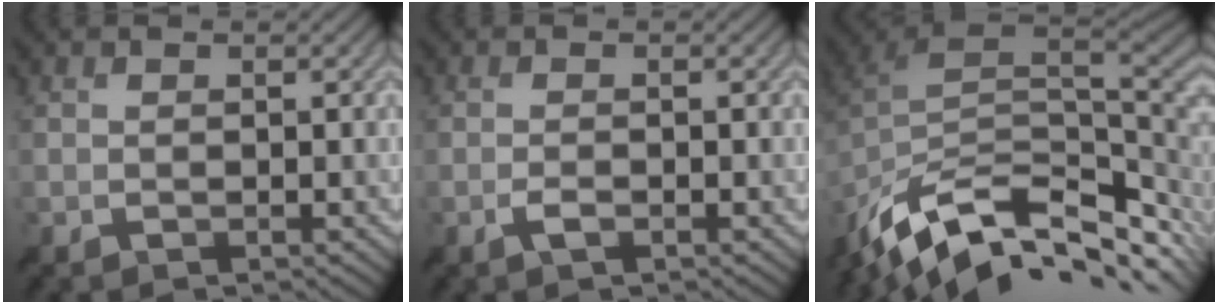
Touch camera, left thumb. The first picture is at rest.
{"total": 1.2, "force": [-0.7, 0.3, 0.9], "torque": [-0.014, 0.002, -0.014]}
{"total": 13.6, "force": [-5.4, 7.4, 10.1], "torque": [-0.226, -0.019, -0.091]}